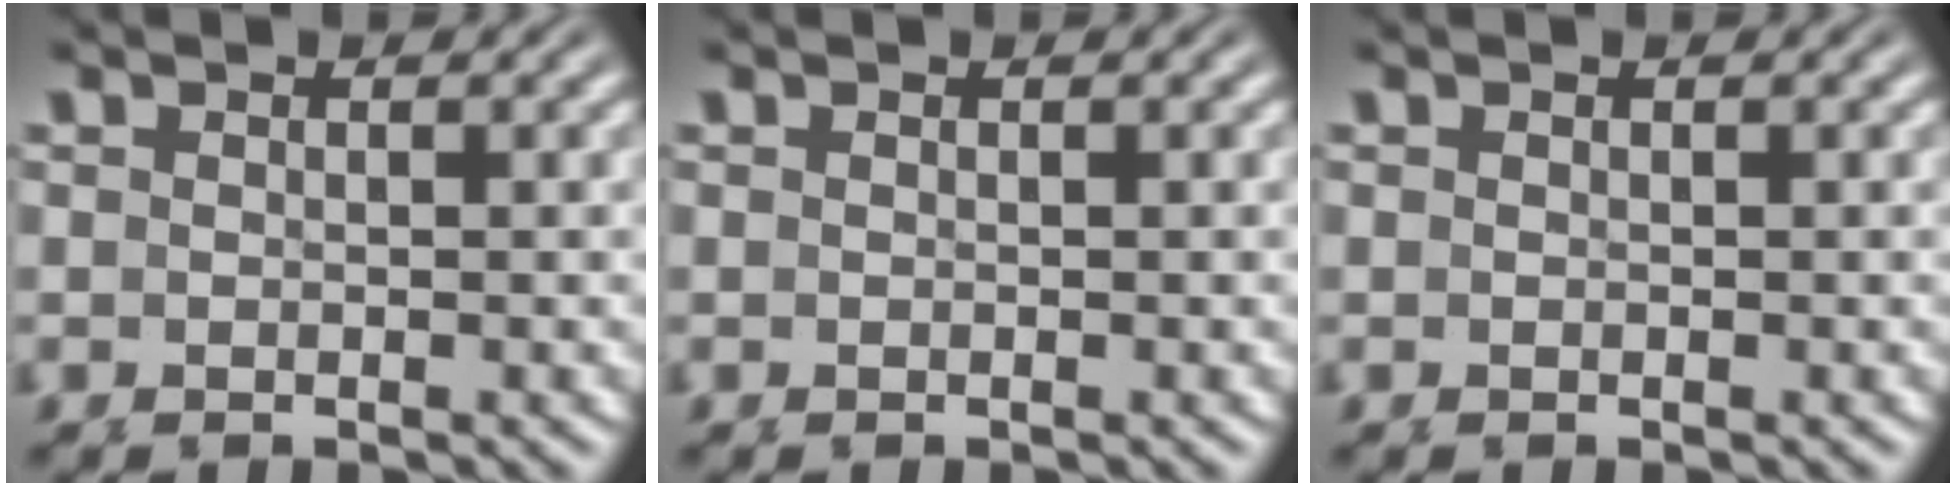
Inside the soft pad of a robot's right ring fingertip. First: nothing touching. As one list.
[{"total": 0.0}, {"total": 0.0}]